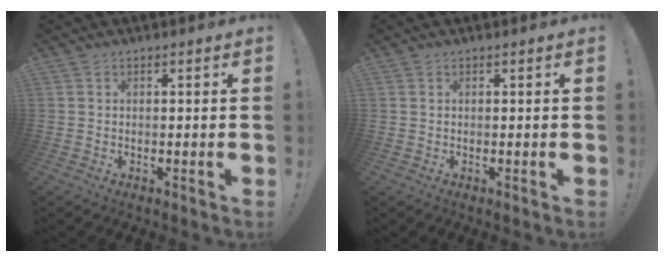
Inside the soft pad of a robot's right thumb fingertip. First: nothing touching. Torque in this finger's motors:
{"motor_torque": [0.02, -0.02, 0.06, -0.14, -0.02]}